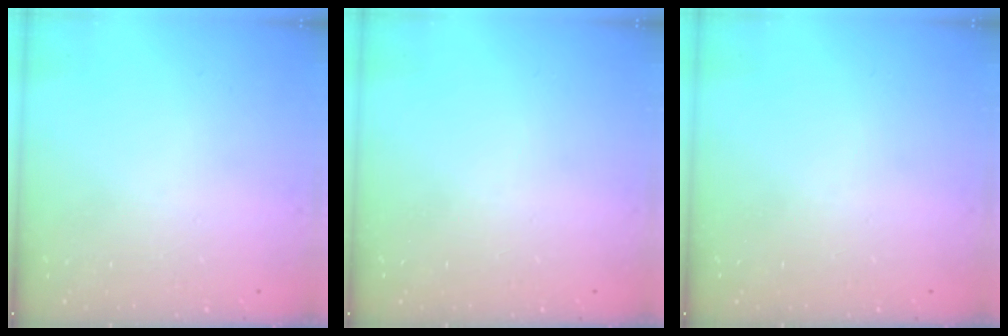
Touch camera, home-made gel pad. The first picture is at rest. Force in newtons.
{"total": 0.0}
{"total": 0.0}